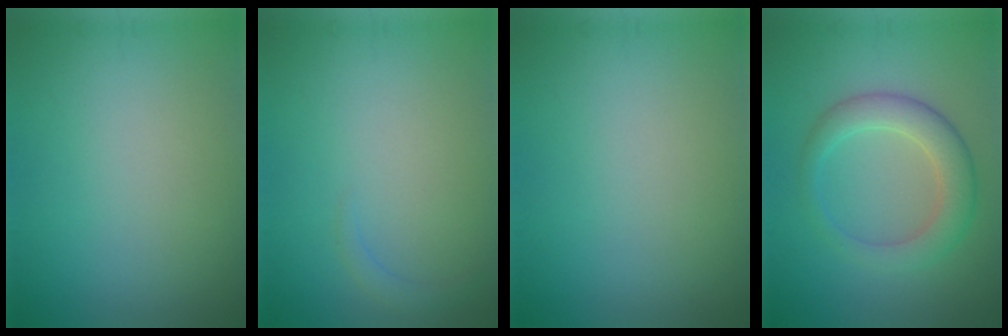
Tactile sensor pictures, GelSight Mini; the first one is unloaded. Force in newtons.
{"total": 1.0, "press": 1.0, "slide": 0.2}
{"total": 0.0}
{"total": 4.3, "press": 4.3, "slide": 0.1}